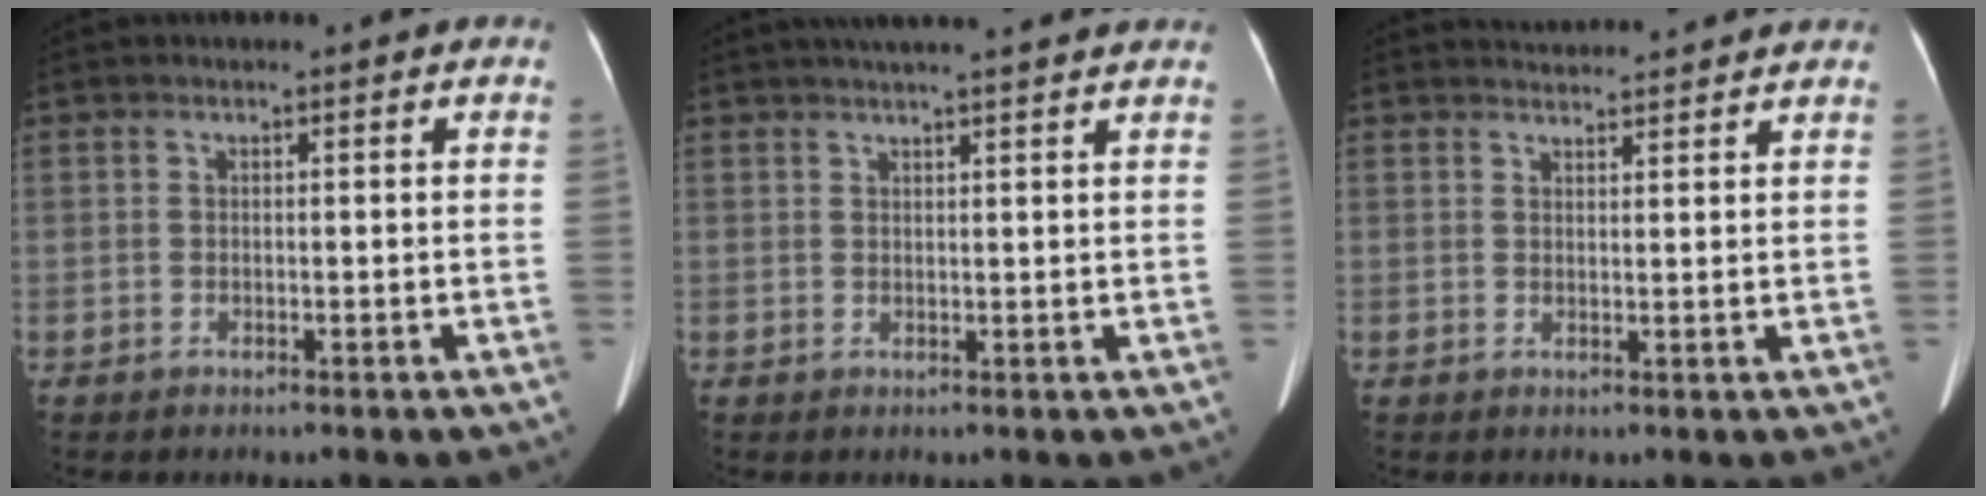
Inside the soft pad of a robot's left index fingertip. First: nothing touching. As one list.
[{"total": 12.4, "force": [10.8, 0.4, 6.0], "torque": [-0.093, 0.037, 0.134]}, {"total": 6.3, "force": [6.2, 0.2, 1.1], "torque": [-0.020, 0.028, 0.074]}]